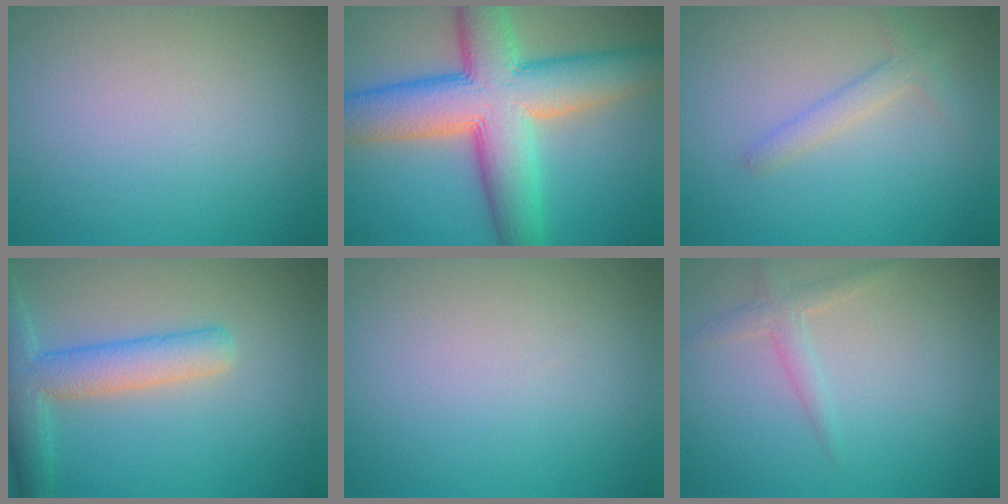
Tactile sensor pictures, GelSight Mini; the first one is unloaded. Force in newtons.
{"total": 12.1, "press": 12.1, "slide": 0.5}
{"total": 1.8, "press": 1.8, "slide": 0.1}
{"total": 5.1, "press": 5.1, "slide": 0.2}
{"total": 0.0}
{"total": 1.4, "press": 1.4, "slide": 0.0}